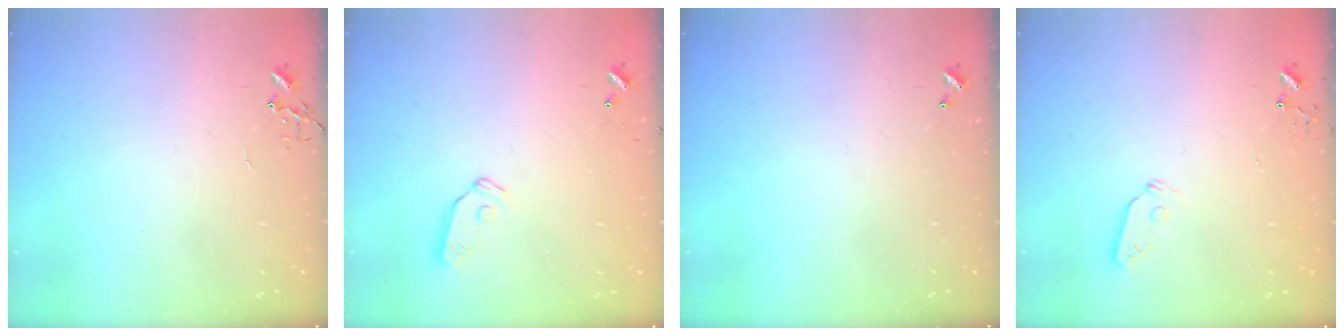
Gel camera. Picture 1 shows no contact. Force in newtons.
{"total": 6.6, "press": 6.6, "slide": 0.4}
{"total": 0.0}
{"total": 3.8, "press": 3.8, "slide": 0.5}